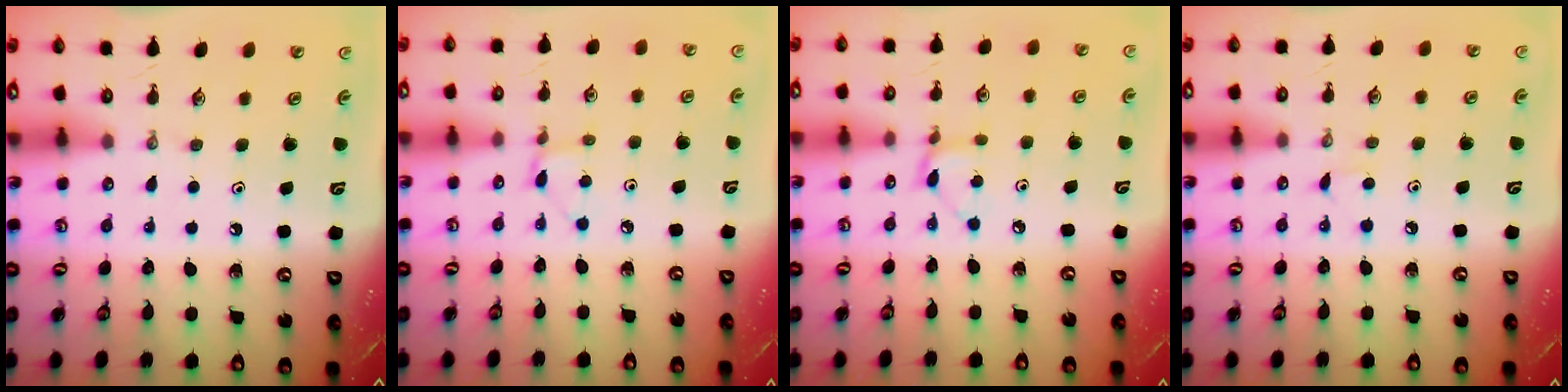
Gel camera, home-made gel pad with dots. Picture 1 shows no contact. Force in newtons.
{"total": 3.3, "press": 3.3, "slide": 0.4}
{"total": 4.2, "press": 4.2, "slide": 0.3}
{"total": 2.8, "press": 2.8, "slide": 0.3}